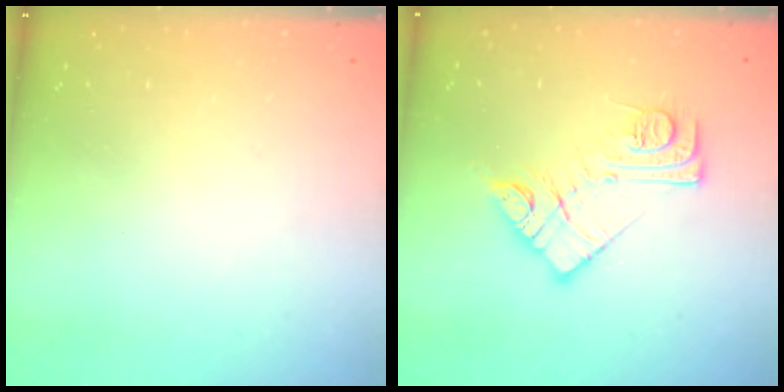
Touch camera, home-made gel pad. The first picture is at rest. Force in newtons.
{"total": 12.6, "press": 12.6, "slide": 0.8}